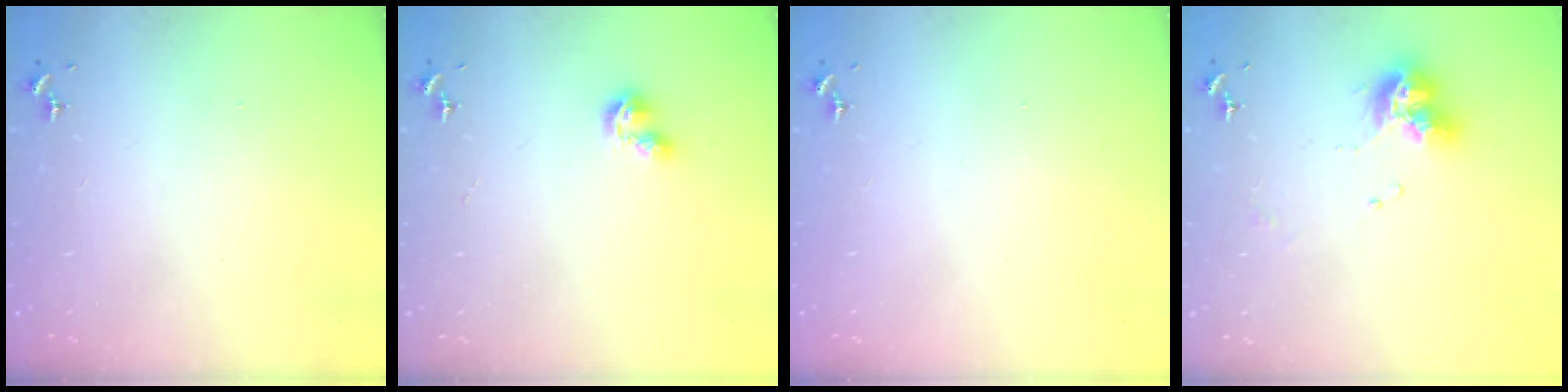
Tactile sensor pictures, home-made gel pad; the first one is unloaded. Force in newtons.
{"total": 2.6, "press": 2.6, "slide": 0.3}
{"total": 0.0}
{"total": 11.2, "press": 11.1, "slide": 1.1}